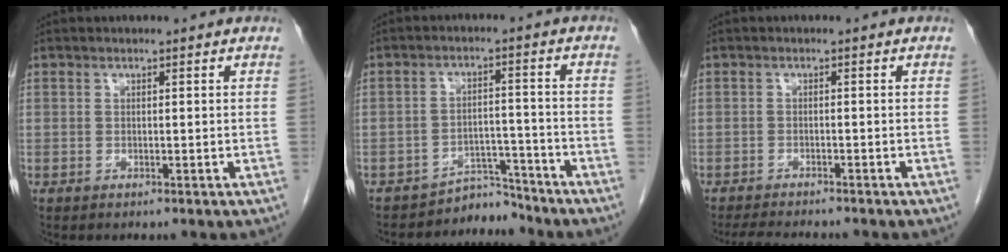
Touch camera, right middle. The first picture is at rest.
{"total": 4.7, "force": [-4.5, 0.8, -1.1], "torque": [0.025, 0.020, -0.068]}
{"total": 5.9, "force": [-5.5, 0.5, 2.2], "torque": [-0.033, -0.014, -0.085]}